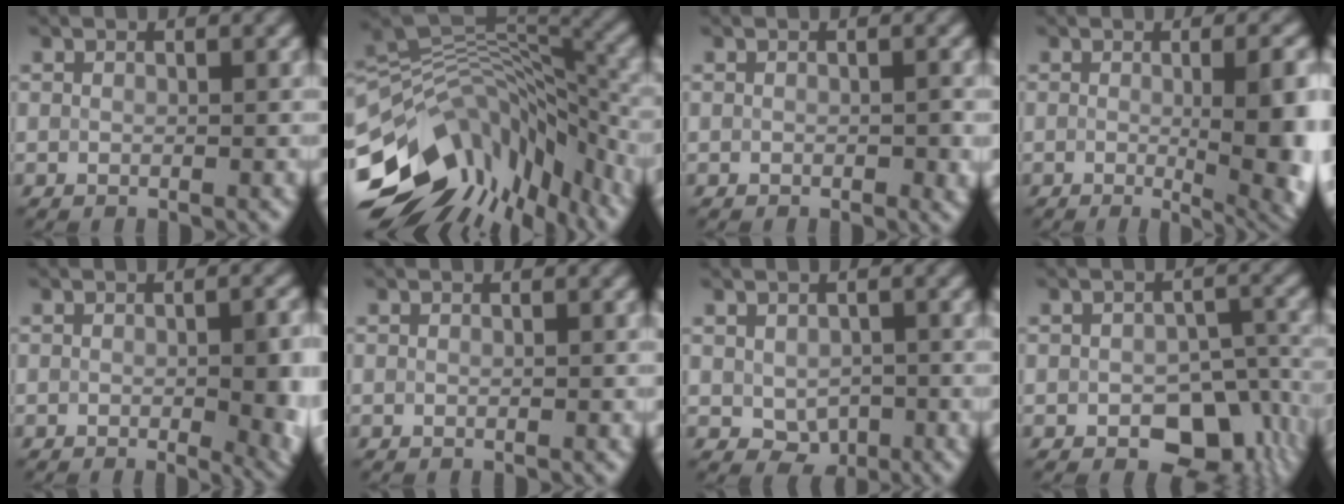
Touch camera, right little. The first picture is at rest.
{"total": 14.5, "force": [-6.1, 7.4, 10.8], "torque": [-0.204, 0.016, -0.080]}
{"total": 0.6, "force": [-0.4, -0.3, 0.3], "torque": [-0.011, 0.002, 0.005]}
{"total": 6.7, "force": [-0.5, 1.4, 6.6], "torque": [-0.072, -0.003, 0.009]}
{"total": 5.2, "force": [-0.9, 1.3, 5.0], "torque": [-0.055, -0.007, 0.006]}
{"total": 0.0}
{"total": 1.6, "force": [-0.7, 1.2, 0.9], "torque": [-0.019, -0.009, 0.008]}
{"total": 6.2, "force": [-3.0, 3.7, 4.0], "torque": [-0.050, -0.013, -0.026]}